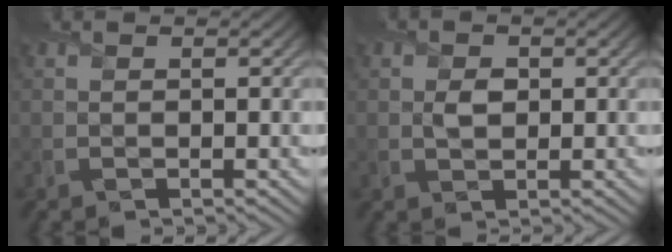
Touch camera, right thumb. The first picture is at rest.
{"total": 2.0, "force": [0.2, 1.5, 1.3], "torque": [-0.028, -0.003, 0.001]}